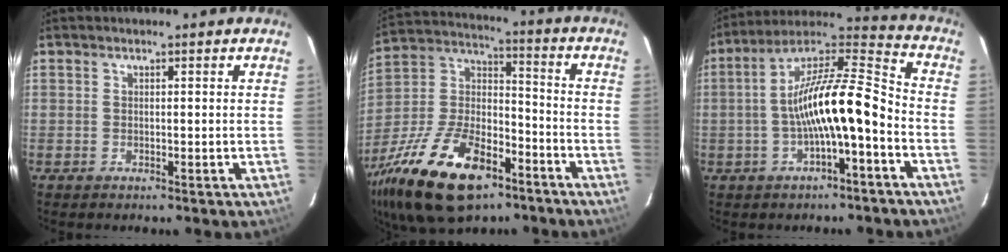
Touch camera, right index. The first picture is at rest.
{"total": 25.1, "force": [-14.6, 11.8, 16.7], "torque": [-0.346, -0.013, -0.249]}
{"total": 14.8, "force": [-4.0, 3.0, 13.9], "torque": [-0.247, 0.021, -0.071]}